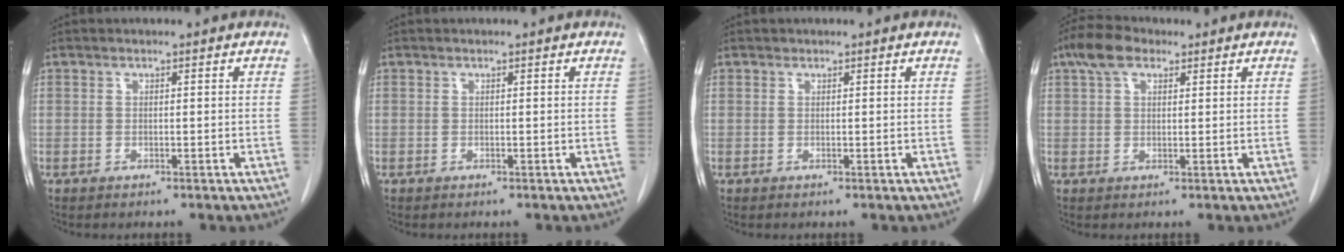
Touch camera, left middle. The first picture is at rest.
{"total": 0.0}
{"total": 0.0}
{"total": 5.1, "force": [3.0, 2.7, 3.1], "torque": [-0.064, 0.022, 0.057]}